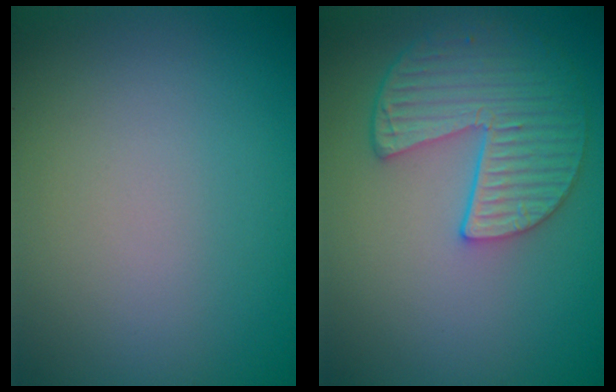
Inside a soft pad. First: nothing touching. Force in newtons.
{"total": 5.4, "press": 4.7, "slide": 2.7}